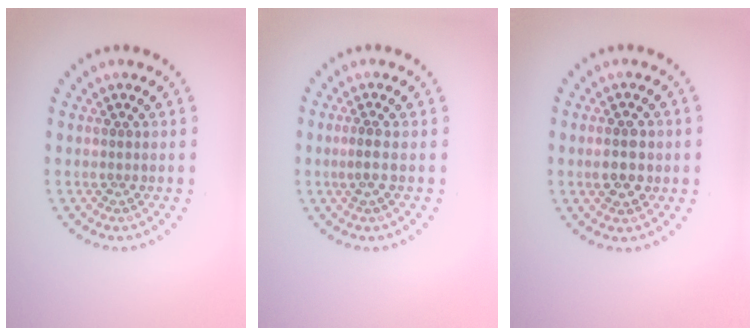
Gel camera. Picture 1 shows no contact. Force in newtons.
{"total": 1.3, "press": 1.0, "slide": 0.9}
{"total": 2.7, "press": 2.7, "slide": 0.2}